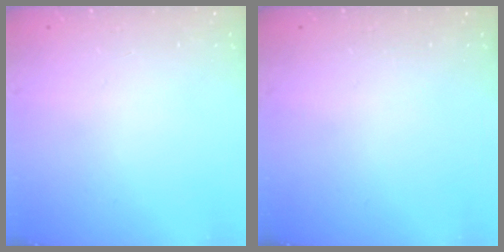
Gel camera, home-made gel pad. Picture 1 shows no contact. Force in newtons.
{"total": 0.0}